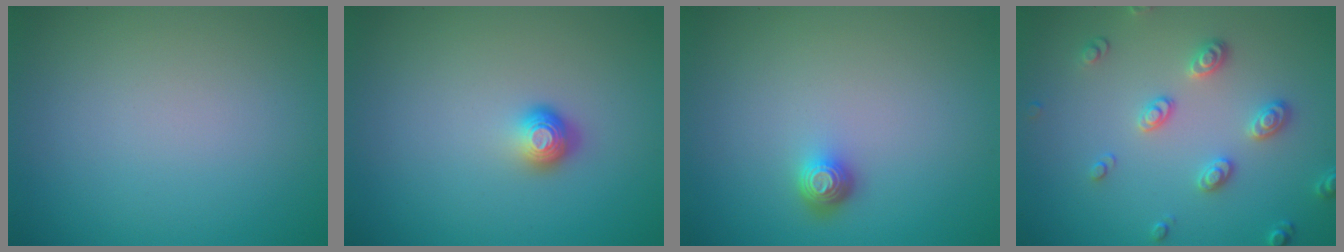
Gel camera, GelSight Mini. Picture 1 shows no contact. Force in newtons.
{"total": 1.9, "press": 1.3, "slide": 1.4}
{"total": 1.6, "press": 1.3, "slide": 1.0}
{"total": 2.9, "press": 2.7, "slide": 1.1}